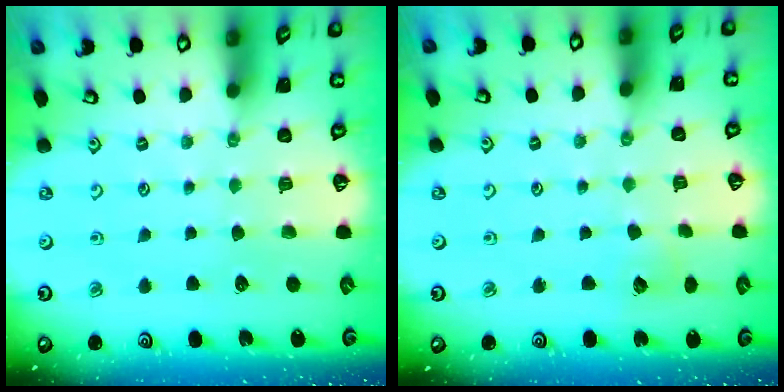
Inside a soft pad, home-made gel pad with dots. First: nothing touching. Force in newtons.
{"total": 5.8, "press": 5.8, "slide": 0.6}